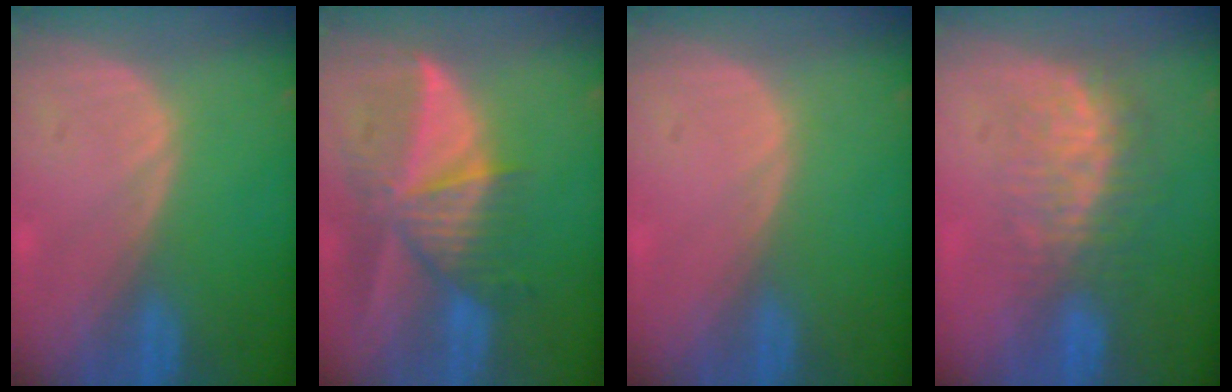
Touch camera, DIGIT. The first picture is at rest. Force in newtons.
{"total": 9.8, "press": 8.6, "slide": 4.5}
{"total": 0.0}
{"total": 8.1, "press": 7.4, "slide": 3.2}